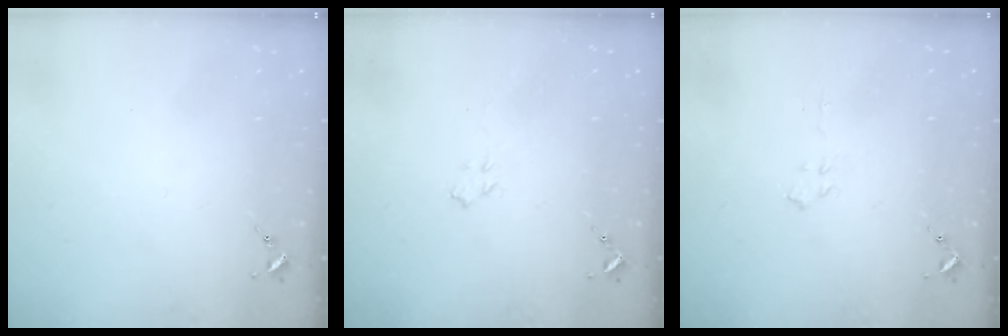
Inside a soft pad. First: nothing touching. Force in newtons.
{"total": 3.9, "press": 3.9, "slide": 0.6}
{"total": 3.5, "press": 3.5, "slide": 0.4}